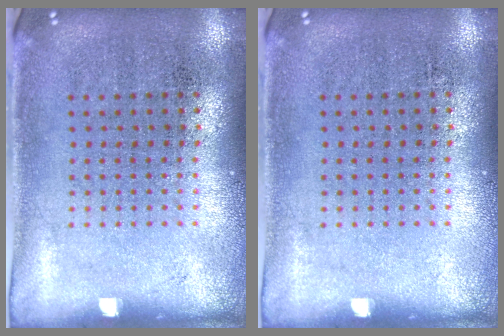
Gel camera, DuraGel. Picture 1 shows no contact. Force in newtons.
{"total": 0.0}